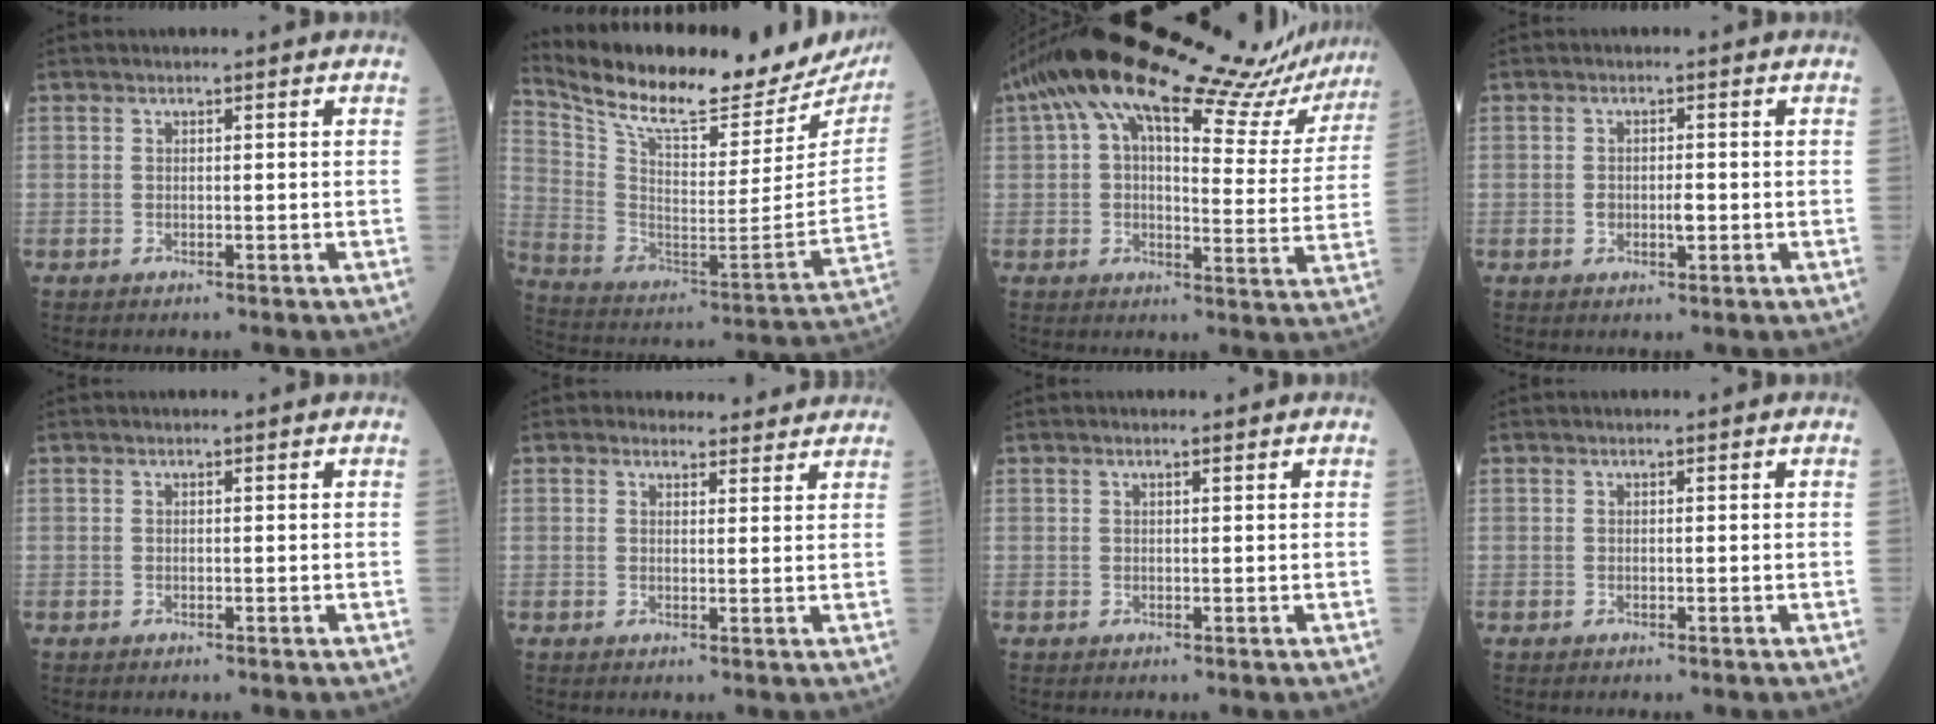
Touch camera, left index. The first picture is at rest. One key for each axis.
{"total": 27.9, "fx": 24.9, "fy": 5.0, "fz": 11.6, "tx": -0.213, "ty": -0.071, "tz": 0.357}
{"total": 24.4, "fx": 20.6, "fy": 4.6, "fz": 12.4, "tx": -0.203, "ty": 0.021, "tz": 0.266}
{"total": 2.1, "fx": -0.3, "fy": 0.9, "fz": 1.9, "tx": -0.034, "ty": 0.001, "tz": -0.002}
{"total": 0.0}
{"total": 4.7, "fx": 4.4, "fy": 1.6, "fz": 0.1, "tx": 0.006, "ty": 0.005, "tz": 0.043}
{"total": 0.9, "fx": 0.7, "fy": 0.1, "fz": 0.5, "tx": -0.013, "ty": 0.008, "tz": 0.013}
{"total": 0.0}